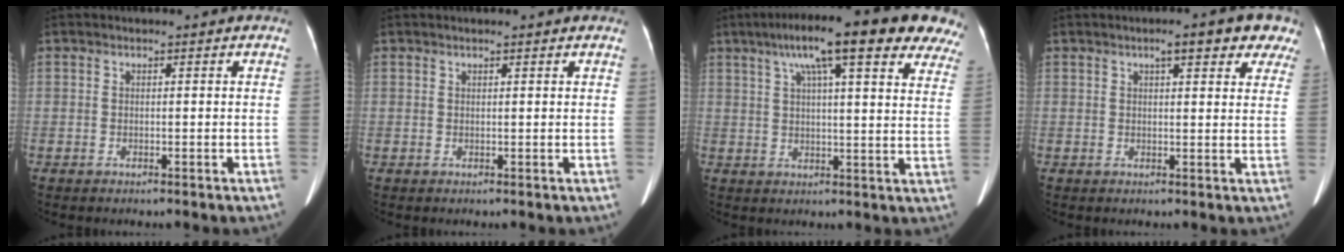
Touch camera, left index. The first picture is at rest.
{"total": 1.7, "force": [1.4, 0.2, 1.0], "torque": [-0.012, 0.017, 0.019]}
{"total": 21.3, "force": [14.4, 3.7, 15.2], "torque": [-0.228, 0.047, 0.177]}
{"total": 8.1, "force": [5.4, 2.2, 5.6], "torque": [-0.053, 0.016, 0.054]}